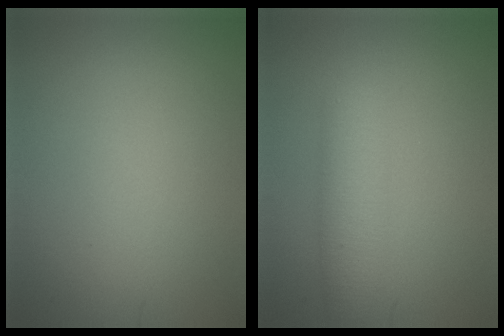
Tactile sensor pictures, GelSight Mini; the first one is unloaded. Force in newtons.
{"total": 3.5, "press": 3.5, "slide": 0.2}